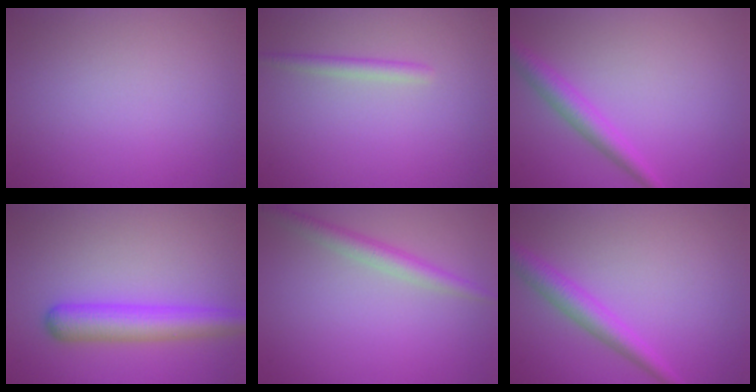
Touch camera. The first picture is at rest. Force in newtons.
{"total": 1.4, "press": 1.4, "slide": 0.2}
{"total": 2.9, "press": 2.9, "slide": 0.1}
{"total": 4.7, "press": 4.7, "slide": 0.1}
{"total": 2.5, "press": 2.5, "slide": 0.1}
{"total": 3.3, "press": 3.3, "slide": 0.1}